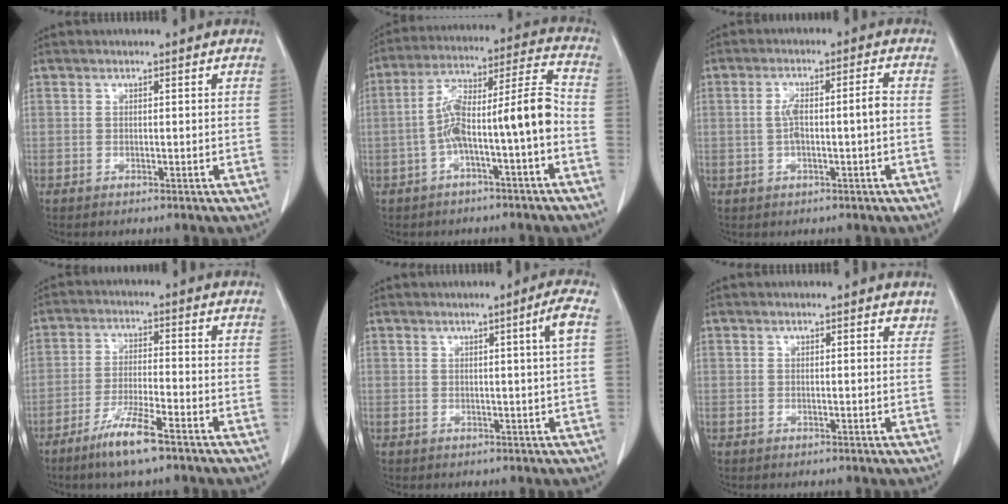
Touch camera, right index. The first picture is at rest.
{"total": 11.9, "force": [-3.2, 0.7, 11.5], "torque": [-0.197, 0.045, -0.054]}
{"total": 5.0, "force": [-0.4, 0.7, 5.0], "torque": [-0.098, 0.017, -0.005]}
{"total": 7.3, "force": [-4.9, 0.4, 5.4], "torque": [-0.108, -0.013, -0.093]}
{"total": 3.2, "force": [0.8, -1.0, 2.9], "torque": [-0.043, -0.005, 0.014]}
{"total": 2.0, "force": [1.8, 0.7, 0.6], "torque": [-0.002, -0.006, 0.010]}